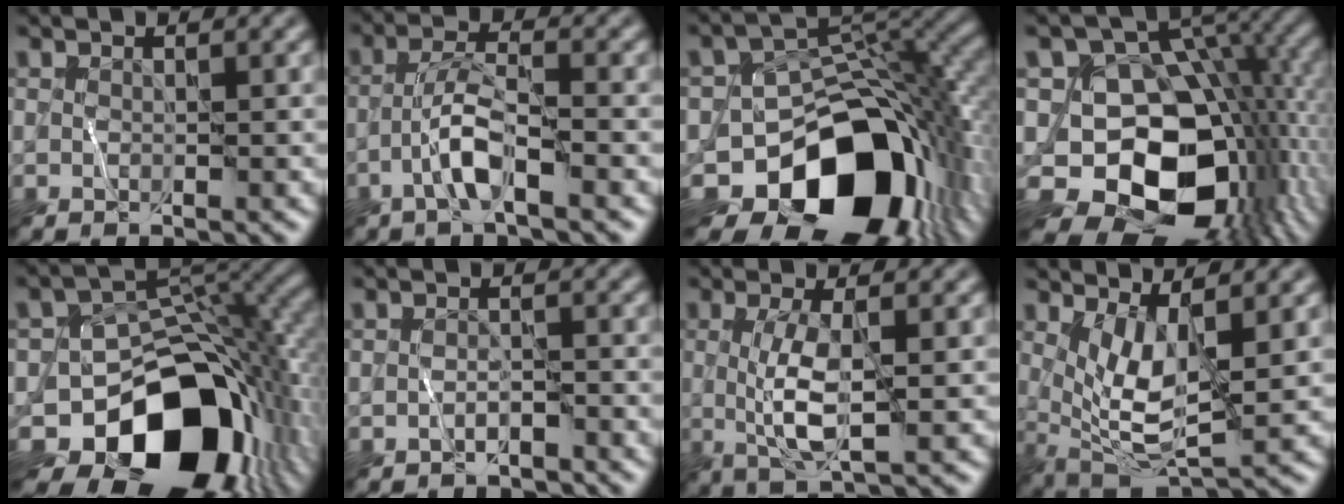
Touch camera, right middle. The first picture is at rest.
{"total": 3.8, "force": [-1.9, 0.6, 3.2], "torque": [-0.064, 0.010, -0.044]}
{"total": 15.3, "force": [-7.5, 10.2, 8.7], "torque": [-0.122, -0.026, -0.114]}
{"total": 14.6, "force": [-3.6, 10.9, 9.0], "torque": [-0.126, -0.038, -0.054]}
{"total": 14.9, "force": [-6.8, 10.2, 8.5], "torque": [-0.114, -0.023, -0.105]}
{"total": 1.1, "force": [-1.0, 0.3, 0.3], "torque": [-0.002, 0.003, -0.019]}
{"total": 4.2, "force": [0.3, 0.9, 4.1], "torque": [-0.088, -0.007, 0.007]}
{"total": 5.4, "force": [1.3, 1.9, 4.9], "torque": [-0.098, -0.018, 0.029]}